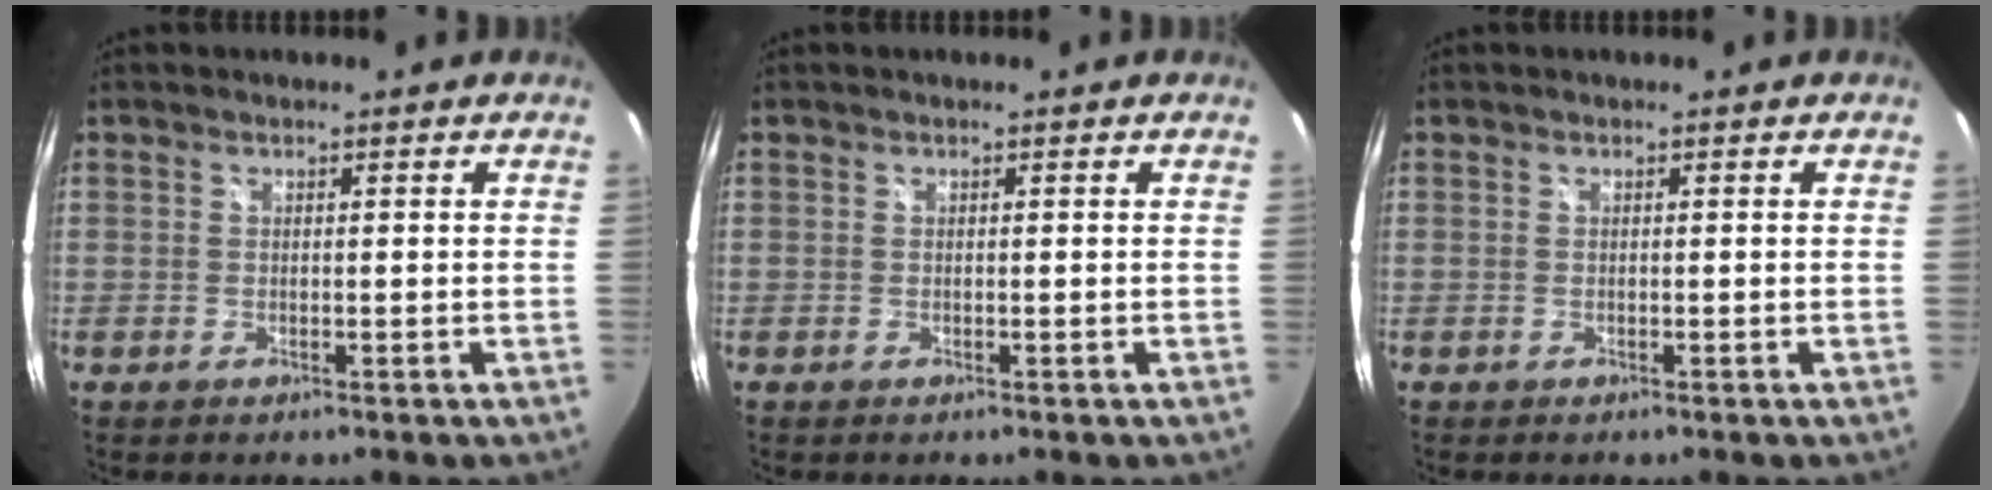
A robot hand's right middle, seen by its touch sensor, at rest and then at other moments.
{"total": 0.0}
{"total": 0.0}